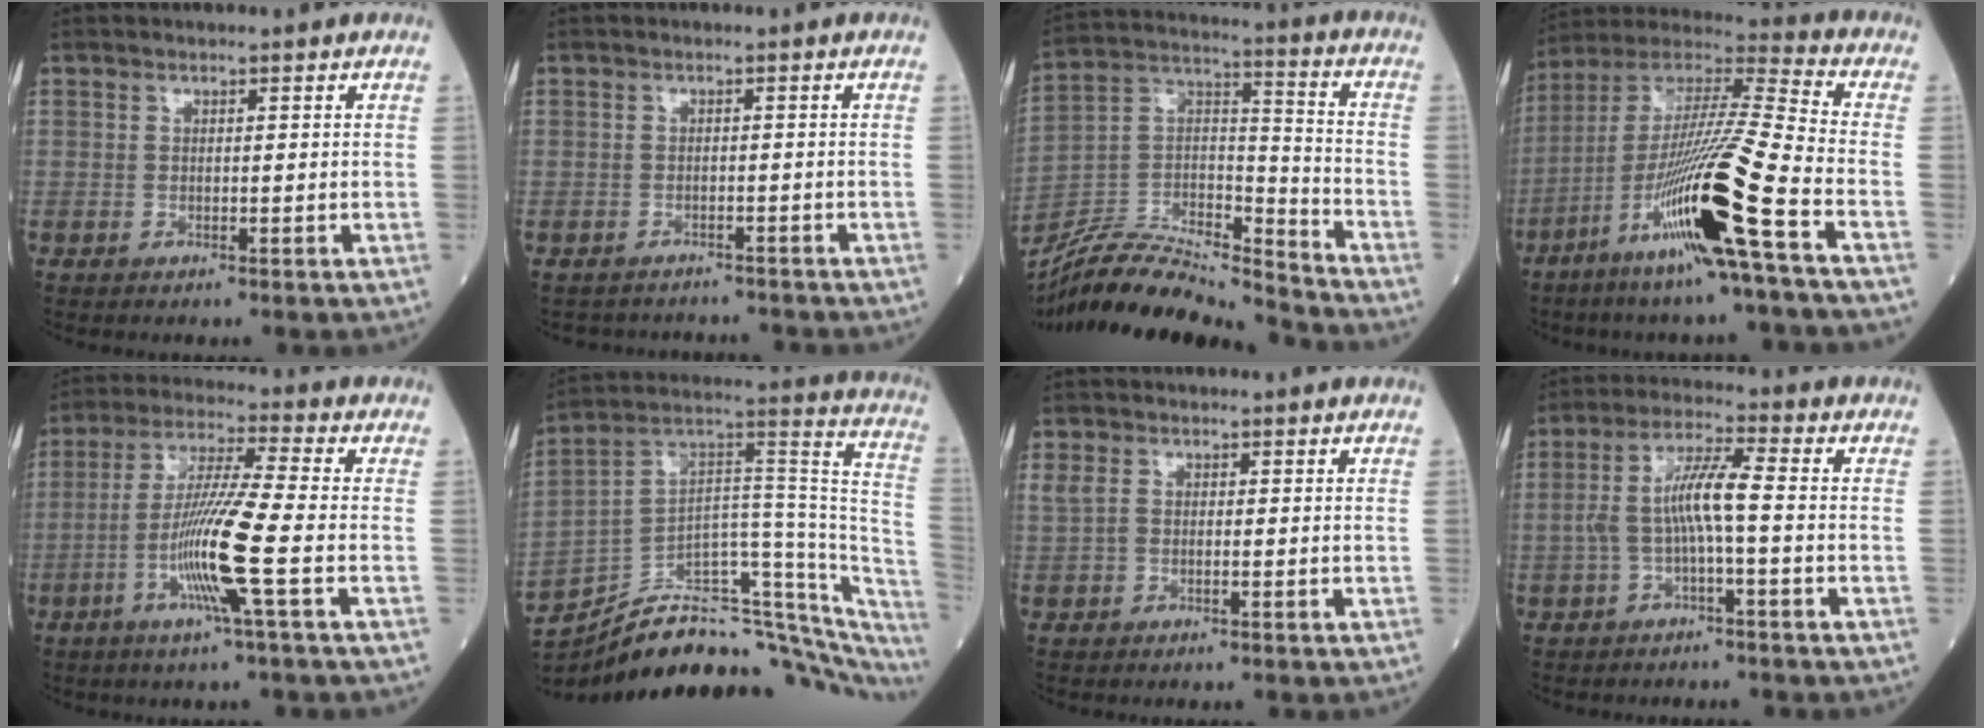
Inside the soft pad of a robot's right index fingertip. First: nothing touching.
{"total": 4.5, "force": [-4.1, 1.9, -0.3], "torque": [0.000, 0.007, -0.053]}
{"total": 20.4, "force": [-19.3, 1.8, 6.1], "torque": [-0.128, 0.024, -0.335]}
{"total": 20.2, "force": [-8.6, -0.9, 18.3], "torque": [-0.378, -0.035, -0.170]}
{"total": 11.6, "force": [-3.3, -1.1, 11.0], "torque": [-0.215, -0.011, -0.070]}
{"total": 29.0, "force": [-22.7, 9.3, 15.5], "torque": [-0.180, 0.046, -0.323]}
{"total": 2.0, "force": [0.2, 1.2, 1.6], "torque": [-0.052, 0.015, 0.007]}
{"total": 7.0, "force": [-0.8, 0.5, 6.9], "torque": [-0.140, 0.020, -0.016]}